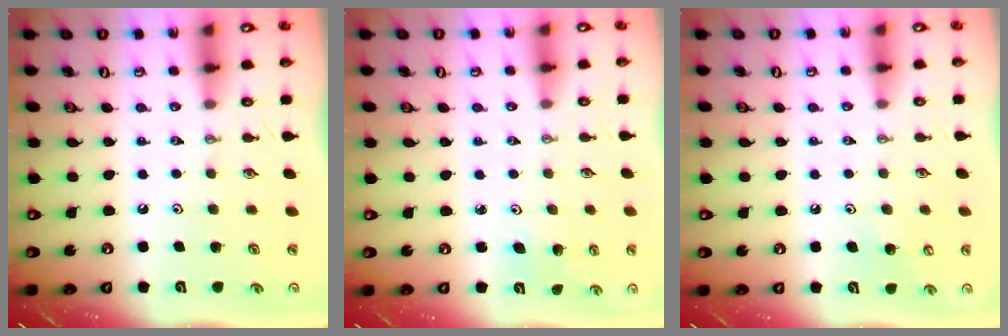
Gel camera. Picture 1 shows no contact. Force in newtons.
{"total": 3.4, "press": 3.3, "slide": 0.9}
{"total": 5.7, "press": 5.6, "slide": 1.0}